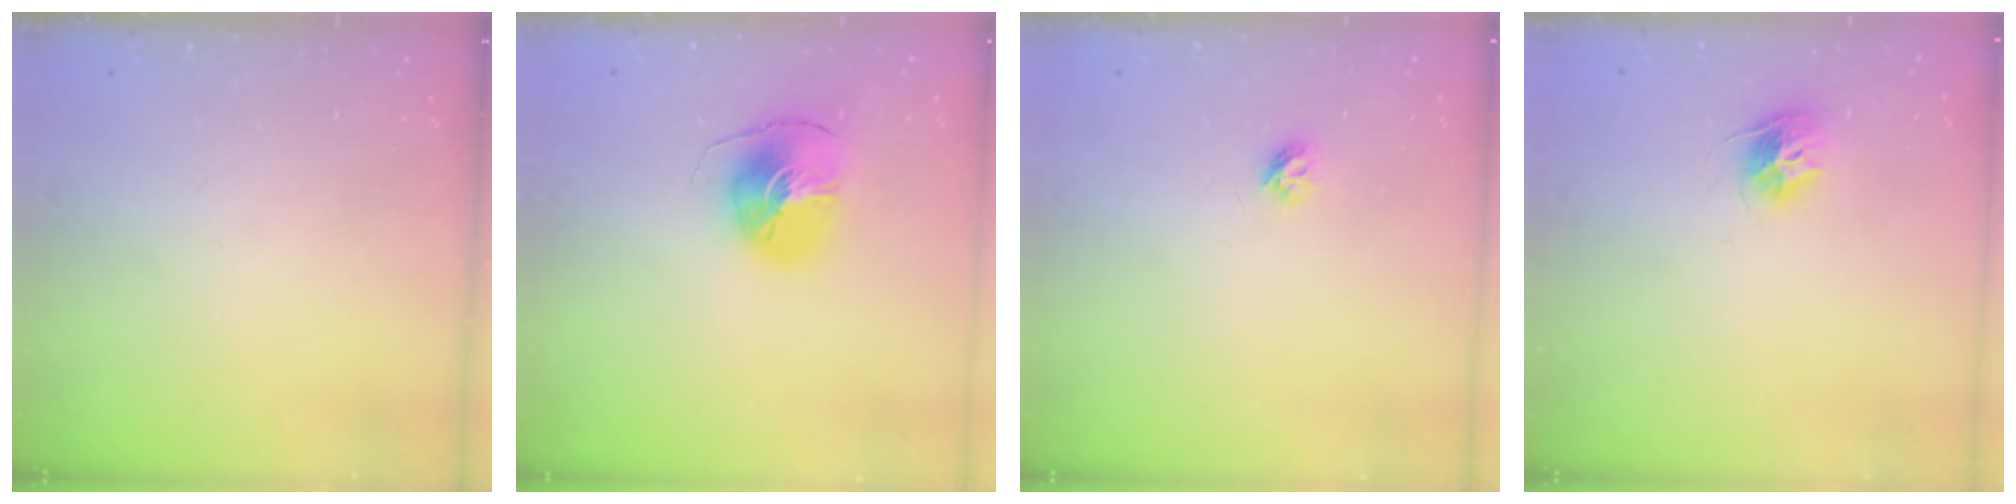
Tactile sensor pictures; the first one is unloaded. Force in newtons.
{"total": 8.3, "press": 8.2, "slide": 0.9}
{"total": 3.9, "press": 3.9, "slide": 0.6}
{"total": 9.6, "press": 9.6, "slide": 0.6}